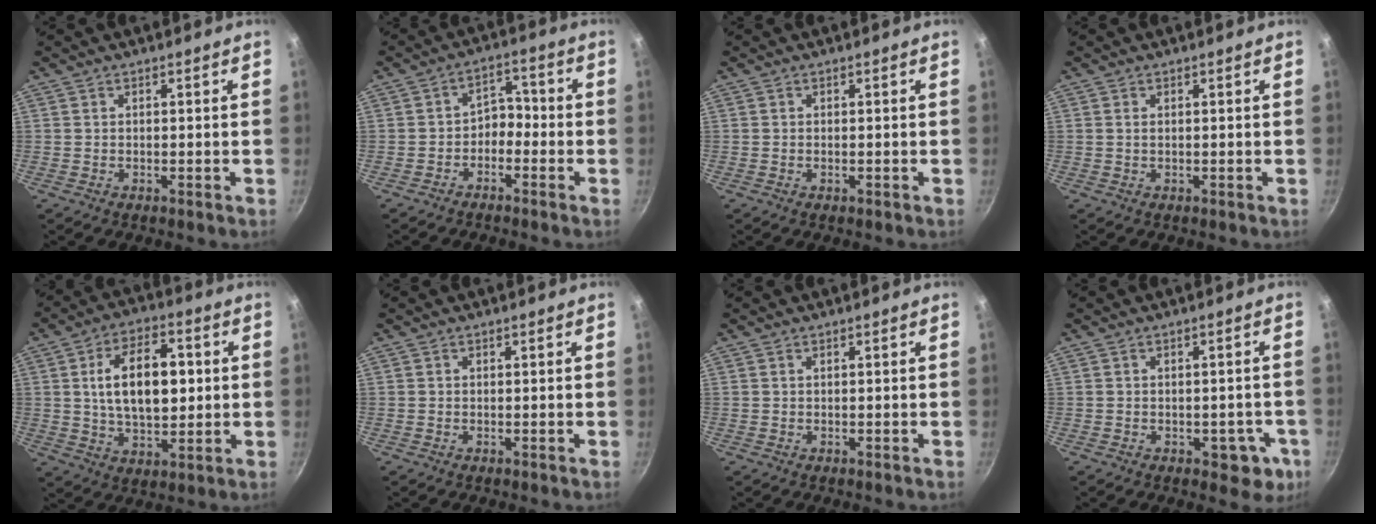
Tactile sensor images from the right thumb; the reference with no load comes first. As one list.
[{"total": 4.9, "force": [-2.1, 3.4, 2.8], "torque": [-0.020, 0.035, -0.046]}, {"total": 0.0}, {"total": 0.6, "force": [0.1, 0.3, 0.5], "torque": [-0.012, 0.003, 0.004]}, {"total": 14.9, "force": [2.0, 8.3, 12.2], "torque": [-0.178, 0.003, 0.035]}, {"total": 0.0}, {"total": 0.0}, {"total": 5.1, "force": [-2.2, 3.0, 3.4], "torque": [-0.011, 0.013, -0.023]}]